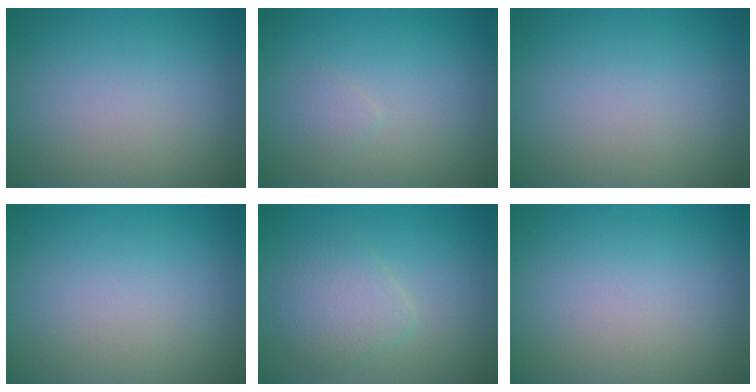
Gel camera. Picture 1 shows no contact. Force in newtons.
{"total": 0.8, "press": 0.8, "slide": 0.1}
{"total": 0.0}
{"total": 0.0}
{"total": 2.9, "press": 2.9, "slide": 0.0}
{"total": 0.0}